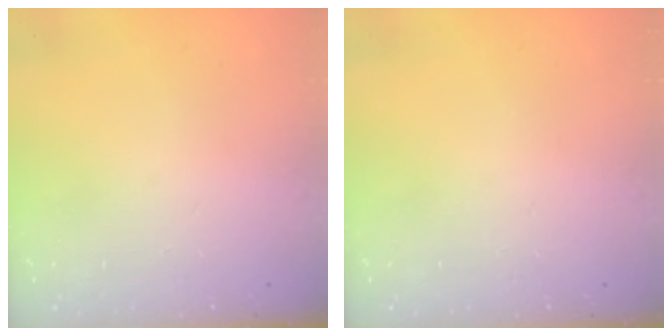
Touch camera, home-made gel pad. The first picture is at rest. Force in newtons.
{"total": 0.0}